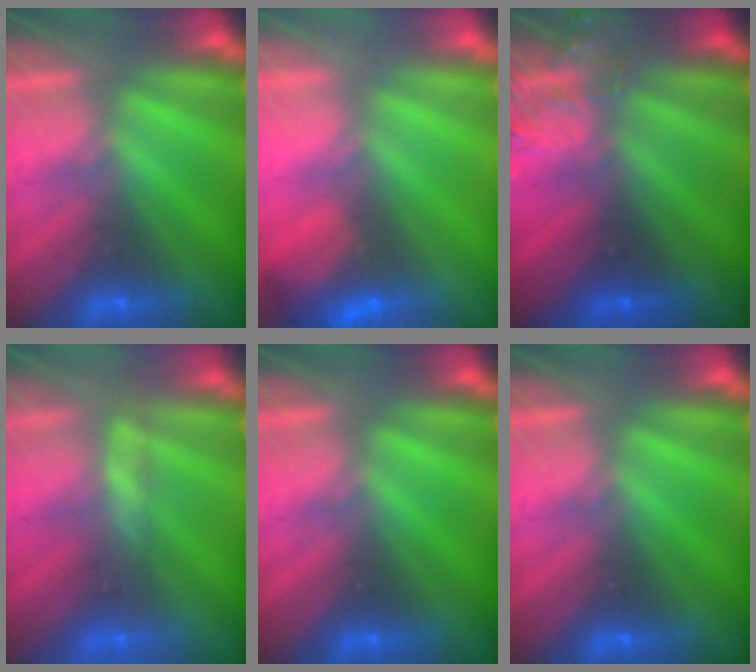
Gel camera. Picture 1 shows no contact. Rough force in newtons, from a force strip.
{"total": 2.8}
{"total": 3.2}
{"total": 2.7}
{"total": 0.0}
{"total": 0.0}